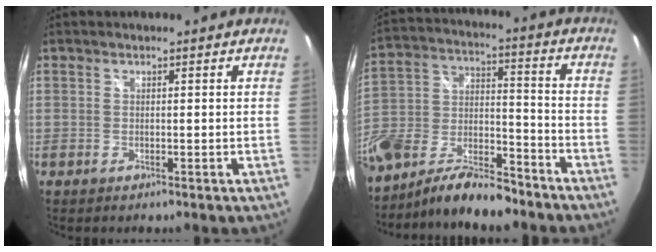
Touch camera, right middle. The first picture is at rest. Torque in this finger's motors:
{"motor_torque": [1.09, -1.05, 0.46, 0.21]}